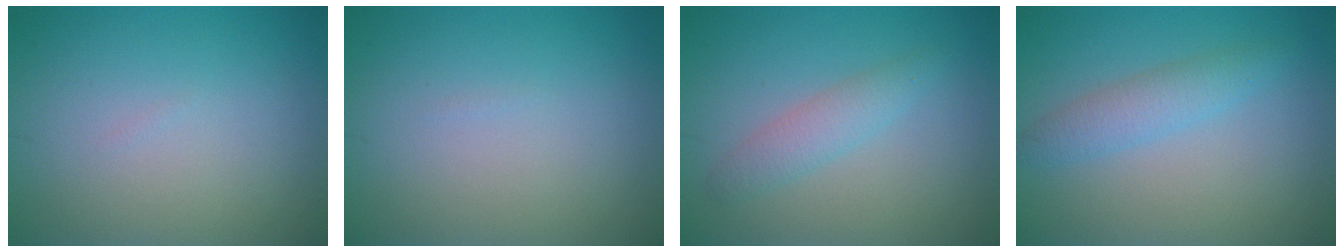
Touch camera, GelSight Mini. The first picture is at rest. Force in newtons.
{"total": 0.0}
{"total": 2.1, "press": 2.1, "slide": 0.2}
{"total": 2.5, "press": 2.5, "slide": 0.1}